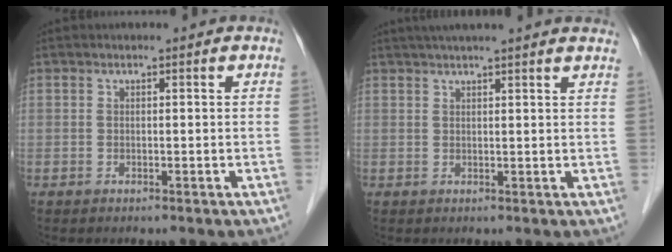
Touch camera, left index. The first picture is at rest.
{"total": 12.9, "force": [11.2, 0.3, 6.4], "torque": [-0.101, 0.038, 0.138]}